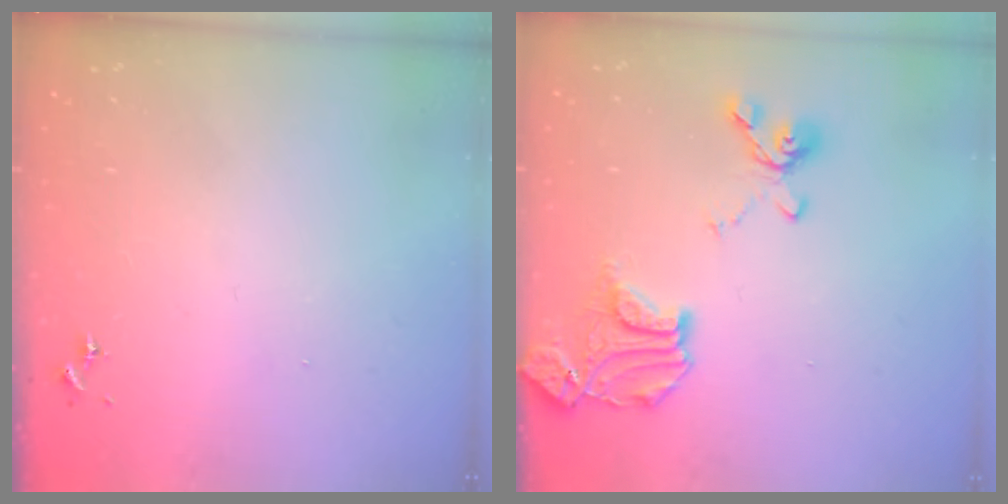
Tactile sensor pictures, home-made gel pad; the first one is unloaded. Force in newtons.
{"total": 19.1, "press": 19.0, "slide": 2.1}